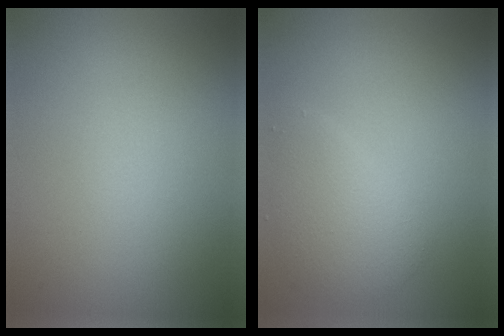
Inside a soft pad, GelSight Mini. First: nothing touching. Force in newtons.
{"total": 3.0, "press": 3.0, "slide": 0.2}